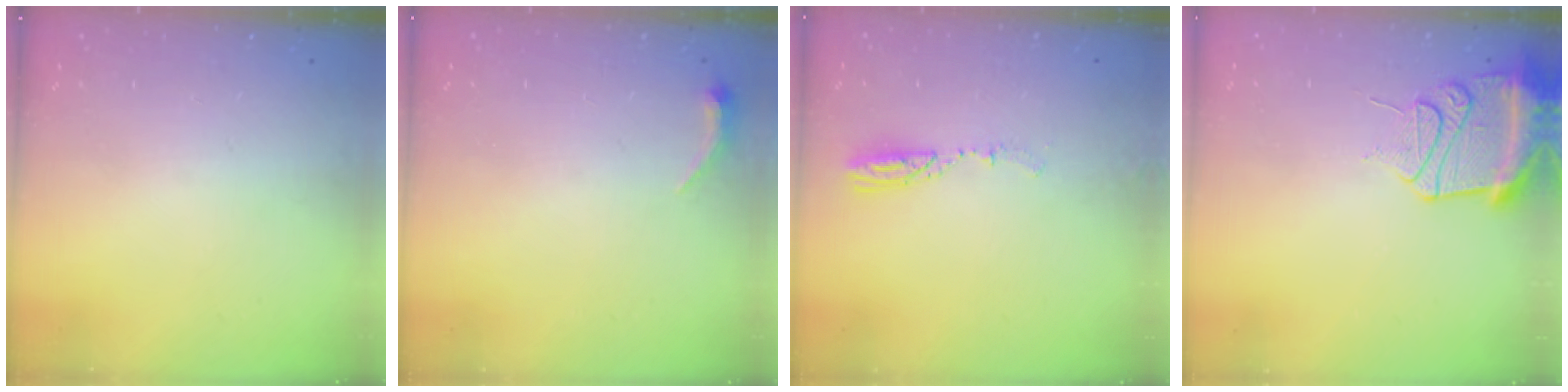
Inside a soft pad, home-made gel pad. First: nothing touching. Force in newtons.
{"total": 3.5, "press": 3.4, "slide": 0.7}
{"total": 4.8, "press": 4.7, "slide": 1.0}
{"total": 12.9, "press": 12.8, "slide": 1.5}